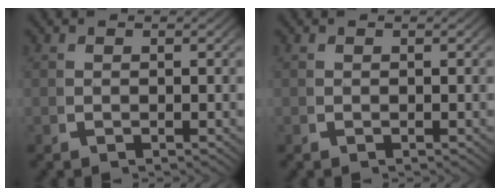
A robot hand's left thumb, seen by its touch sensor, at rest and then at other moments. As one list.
[{"total": 0.0}]